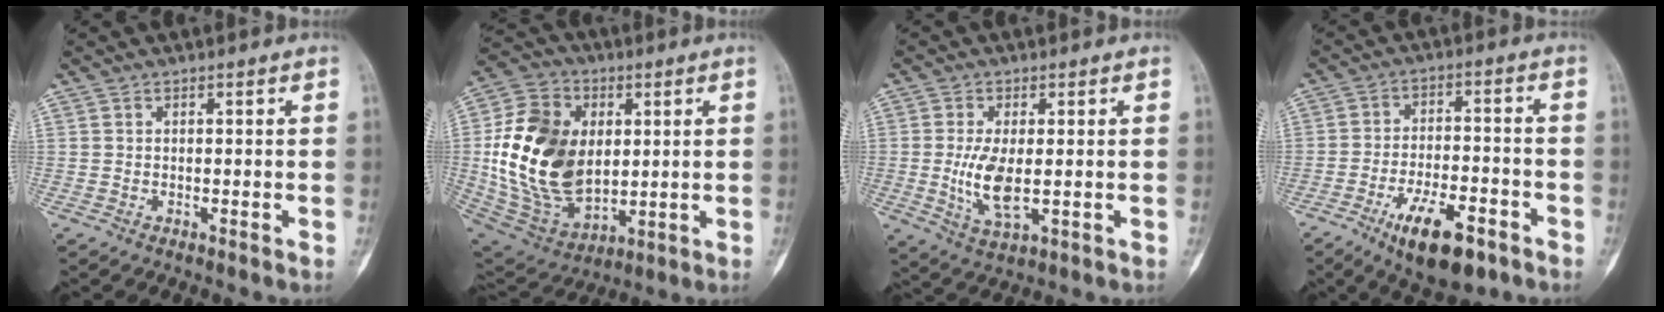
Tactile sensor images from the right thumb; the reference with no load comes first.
{"total": 23.3, "force": [1.8, 16.0, 16.9], "torque": [-0.300, -0.011, 0.050]}
{"total": 7.6, "force": [-0.4, 3.4, 6.7], "torque": [-0.133, -0.012, 0.000]}
{"total": 12.9, "force": [-7.2, 5.3, 9.3], "torque": [-0.136, 0.028, -0.112]}